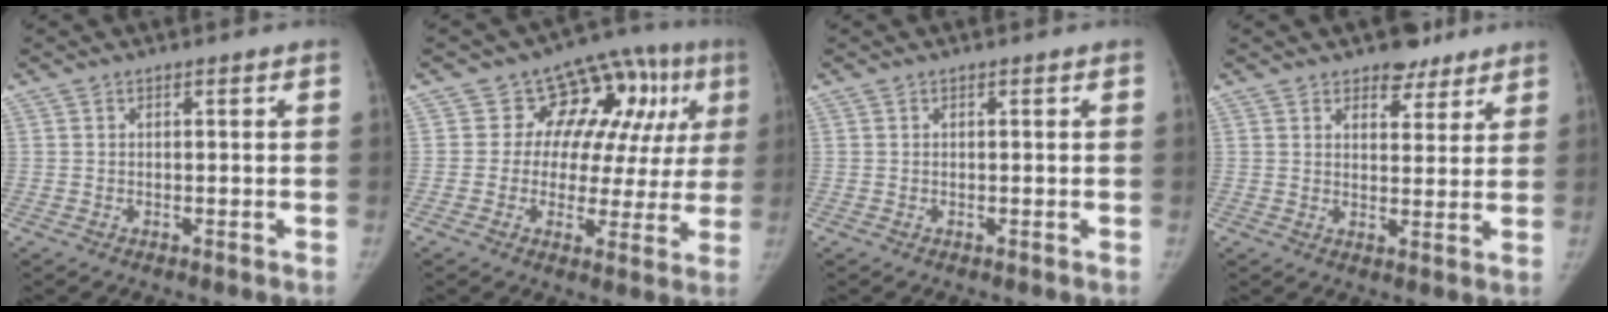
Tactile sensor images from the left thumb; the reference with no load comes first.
{"total": 13.7, "force": [4.3, 10.0, 8.4], "torque": [-0.044, 0.014, 0.052]}
{"total": 0.0}
{"total": 5.8, "force": [4.3, 3.3, 1.9], "torque": [0.006, -0.025, 0.063]}